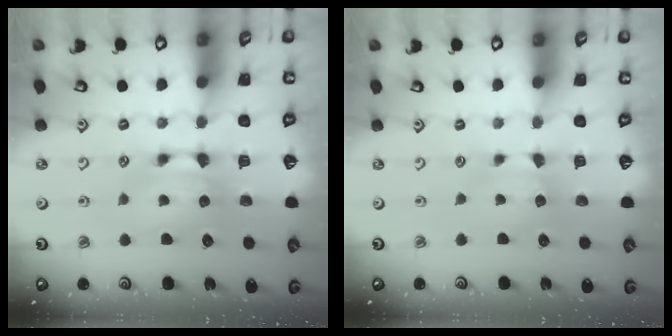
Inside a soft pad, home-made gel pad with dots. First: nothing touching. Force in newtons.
{"total": 1.4, "press": 1.4, "slide": 0.3}